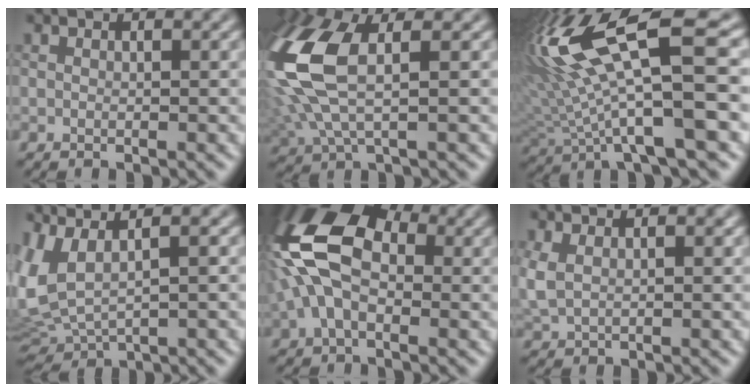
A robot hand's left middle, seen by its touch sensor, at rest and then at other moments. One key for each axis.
{"total": 10.3, "fx": 0.6, "fy": 5.2, "fz": 8.9, "tx": -0.266, "ty": 0.007, "tz": 0.023}
{"total": 12.7, "fx": 2.0, "fy": 2.4, "fz": 12.3, "tx": -0.246, "ty": 0.022, "tz": 0.057}
{"total": 4.1, "fx": 0.1, "fy": 1.5, "fz": 3.8, "tx": -0.113, "ty": -0.001, "tz": 0.017}
{"total": 11.4, "fx": 0.3, "fy": 7.1, "fz": 8.9, "tx": -0.216, "ty": 0.026, "tz": -0.005}
{"total": 1.5, "fx": 0.4, "fy": 0.7, "fz": 1.2, "tx": -0.045, "ty": 0.006, "tz": 0.024}